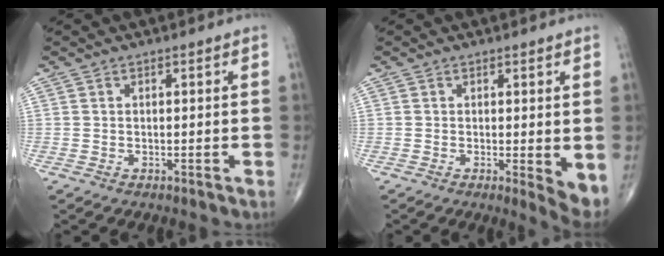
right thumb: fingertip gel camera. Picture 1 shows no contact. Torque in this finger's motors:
{"motor_torque": [-0.18, 0.42, -0.06, -0.12, -0.01]}